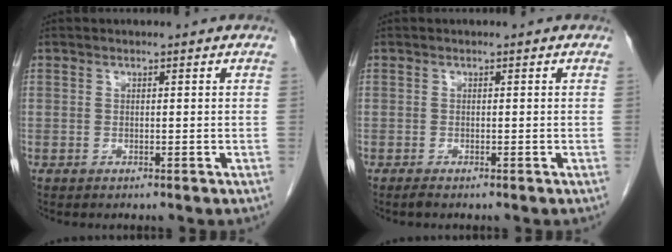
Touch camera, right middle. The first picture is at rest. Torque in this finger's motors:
{"motor_torque": [-0.43, -0.05, 0.00, 0.00]}